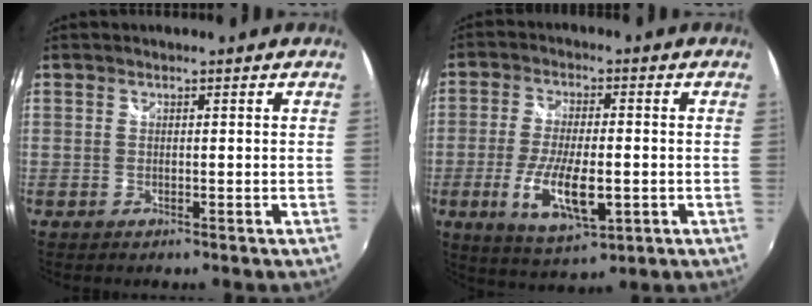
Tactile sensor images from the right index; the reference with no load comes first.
{"total": 11.6, "force": [-3.1, 4.1, 10.4], "torque": [-0.205, -0.020, -0.051]}